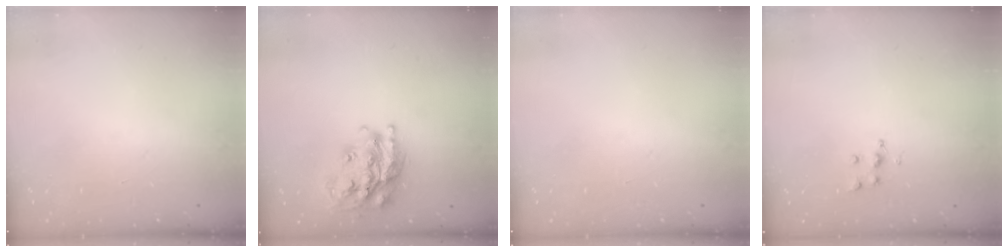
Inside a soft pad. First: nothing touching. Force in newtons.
{"total": 21.4, "press": 21.4, "slide": 1.6}
{"total": 0.0}
{"total": 5.9, "press": 5.9, "slide": 0.3}